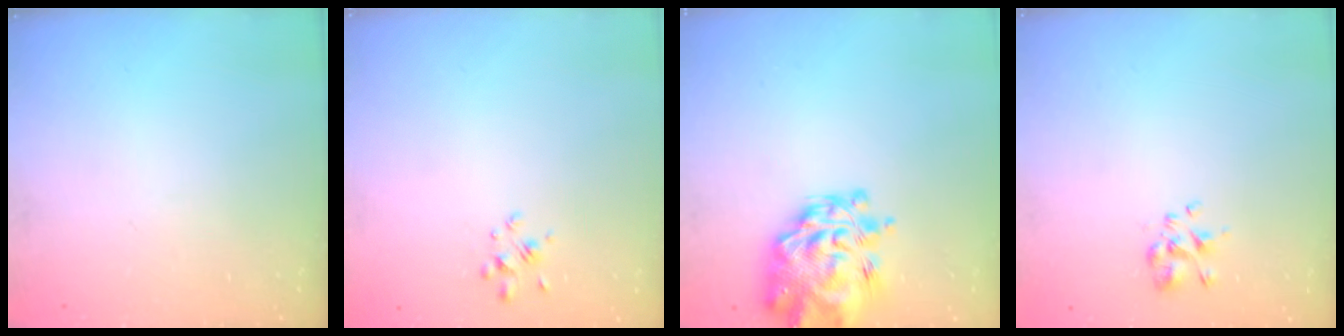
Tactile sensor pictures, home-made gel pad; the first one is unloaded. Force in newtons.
{"total": 2.2, "press": 2.0, "slide": 0.9}
{"total": 10.5, "press": 10.0, "slide": 3.4}
{"total": 2.3, "press": 2.2, "slide": 0.8}